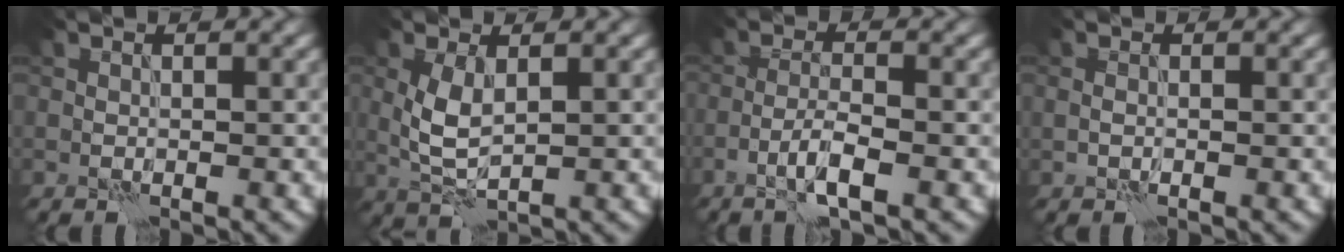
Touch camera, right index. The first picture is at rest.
{"total": 3.5, "force": [0.6, 1.6, 3.1], "torque": [-0.072, 0.000, 0.016]}
{"total": 3.0, "force": [-1.6, 0.4, 2.5], "torque": [-0.049, 0.008, -0.036]}
{"total": 0.7, "force": [0.0, 0.4, 0.6], "torque": [-0.014, -0.004, 0.001]}